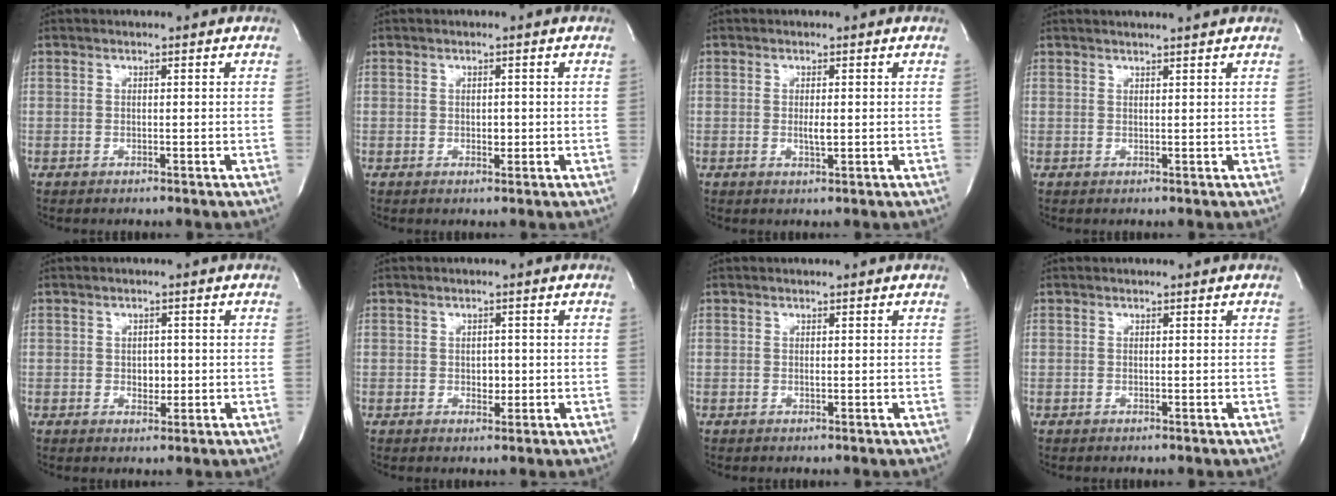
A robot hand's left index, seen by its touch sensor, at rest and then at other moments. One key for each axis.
{"total": 1.0, "fx": 0.0, "fy": 0.7, "fz": 0.7, "tx": -0.009, "ty": 0.001, "tz": 0.001}
{"total": 1.6, "fx": 0.1, "fy": 0.3, "fz": 1.5, "tx": -0.030, "ty": -0.003, "tz": 0.003}
{"total": 4.3, "fx": 3.9, "fy": -0.5, "fz": 1.6, "tx": -0.020, "ty": 0.012, "tz": 0.048}
{"total": 2.0, "fx": -0.1, "fy": 1.4, "fz": 1.4, "tx": -0.018, "ty": 0.001, "tz": 0.002}
{"total": 1.6, "fx": -0.1, "fy": 1.2, "fz": 1.1, "tx": -0.014, "ty": 0.001, "tz": 0.001}
{"total": 0.5, "fx": 0.3, "fy": 0.0, "fz": 0.4, "tx": -0.008, "ty": 0.000, "tz": 0.006}
{"total": 0.0}